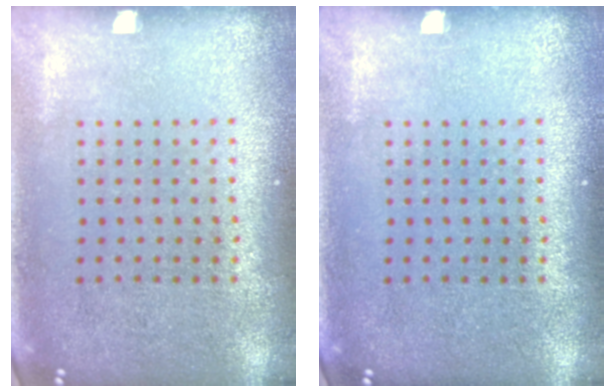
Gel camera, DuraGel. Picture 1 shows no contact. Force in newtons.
{"total": 0.0}